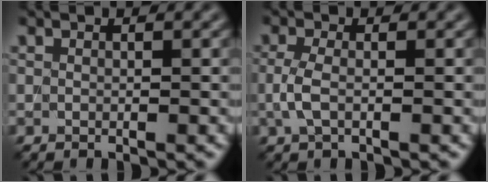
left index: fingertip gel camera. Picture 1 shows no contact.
{"total": 1.7, "force": [-0.3, 0.6, 1.5], "torque": [-0.041, 0.001, -0.008]}